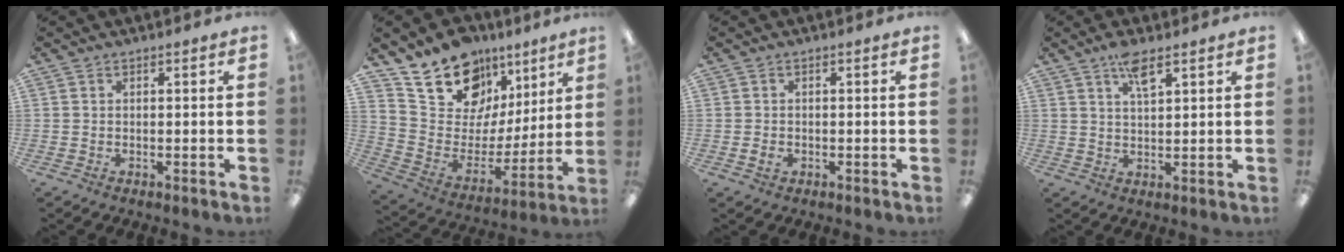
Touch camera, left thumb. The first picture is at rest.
{"total": 18.1, "force": [13.0, 11.0, 6.1], "torque": [-0.109, -0.091, 0.237]}
{"total": 1.5, "force": [-0.4, 1.1, 0.9], "torque": [-0.016, 0.002, -0.008]}
{"total": 5.0, "force": [3.4, 1.4, 3.4], "torque": [-0.061, -0.007, 0.057]}